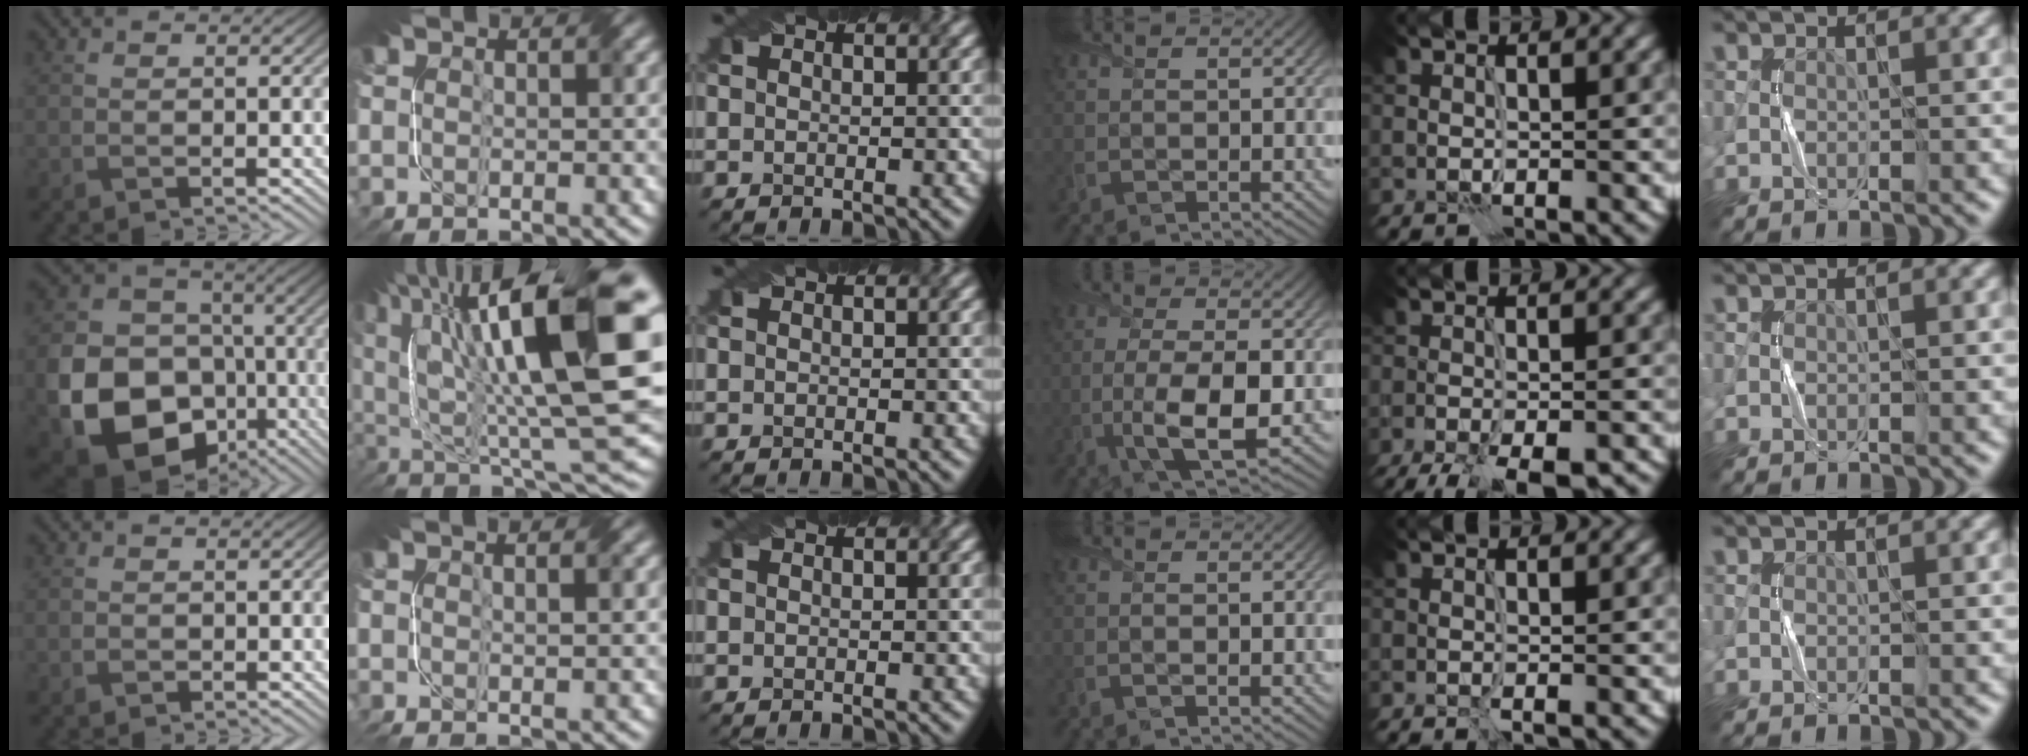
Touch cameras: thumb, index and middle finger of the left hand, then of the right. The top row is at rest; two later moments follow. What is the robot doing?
{"motion": "fold", "object": "napkin"}